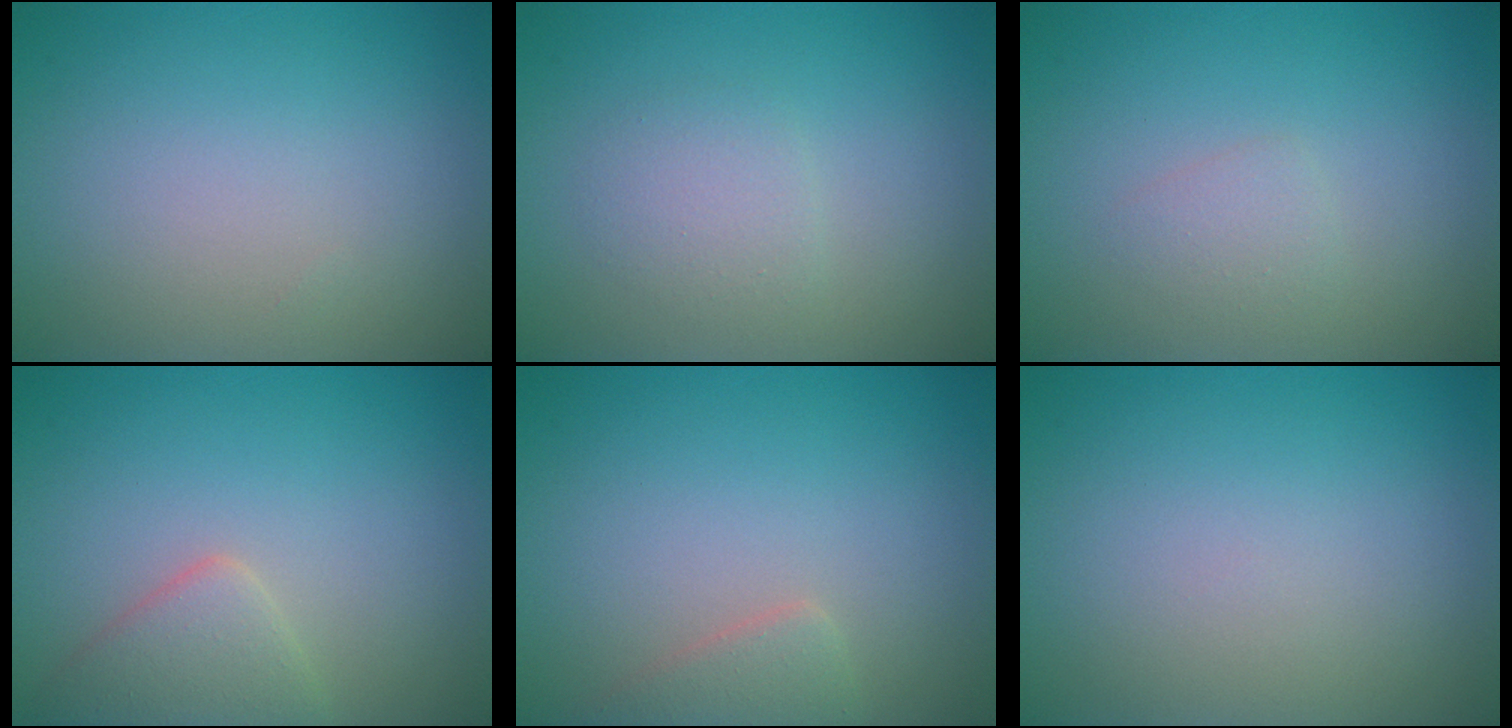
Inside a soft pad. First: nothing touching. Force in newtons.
{"total": 1.7, "press": 1.7, "slide": 0.1}
{"total": 1.1, "press": 1.1, "slide": 0.1}
{"total": 2.8, "press": 2.8, "slide": 0.2}
{"total": 1.7, "press": 1.7, "slide": 0.1}
{"total": 0.0}